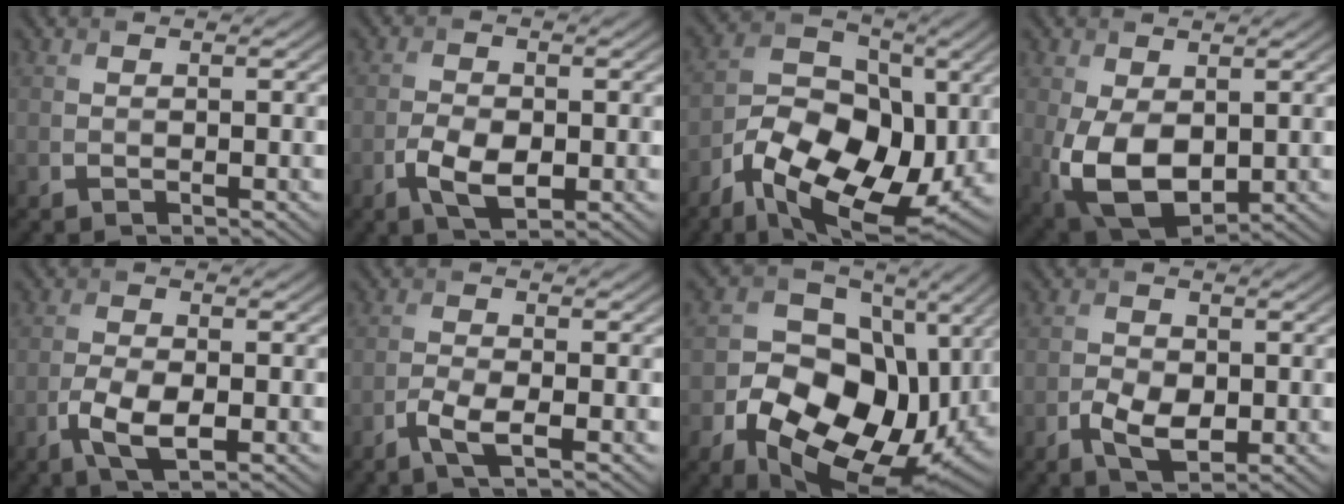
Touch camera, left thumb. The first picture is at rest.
{"total": 4.7, "force": [-1.6, 2.5, 3.6], "torque": [-0.077, -0.004, -0.031]}
{"total": 14.8, "force": [-5.6, 9.2, 10.2], "torque": [-0.194, -0.024, -0.104]}
{"total": 9.5, "force": [-0.8, 5.9, 7.5], "torque": [-0.178, -0.018, -0.008]}
{"total": 4.9, "force": [-1.8, 2.2, 4.0], "torque": [-0.088, -0.004, -0.037]}
{"total": 3.1, "force": [-1.7, 0.8, 2.5], "torque": [-0.059, 0.002, -0.039]}
{"total": 15.4, "force": [-3.4, 11.4, 9.8], "torque": [-0.177, -0.044, -0.050]}
{"total": 4.0, "force": [-1.2, 2.5, 2.9], "torque": [-0.060, -0.007, -0.024]}